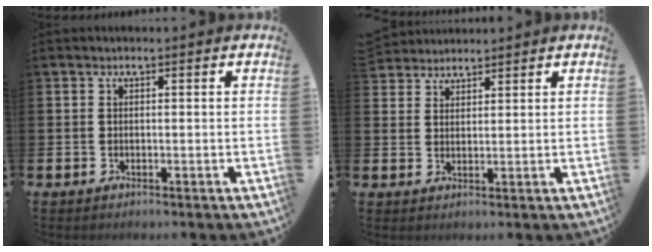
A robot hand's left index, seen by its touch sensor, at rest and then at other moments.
{"total": 3.1, "force": [3.0, 0.6, -0.5], "torque": [0.000, -0.012, 0.057]}